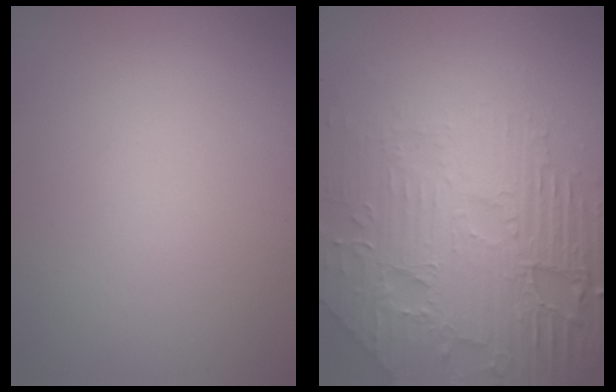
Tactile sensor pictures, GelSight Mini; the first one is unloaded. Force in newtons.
{"total": 8.6, "press": 6.2, "slide": 6.0}